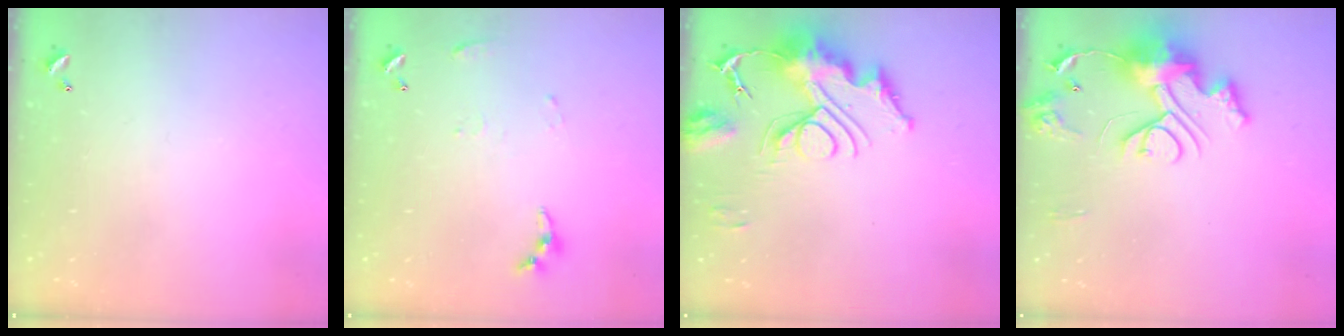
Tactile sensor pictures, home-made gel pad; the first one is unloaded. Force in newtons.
{"total": 4.3, "press": 4.3, "slide": 0.5}
{"total": 15.1, "press": 15.0, "slide": 1.8}
{"total": 13.2, "press": 13.1, "slide": 1.4}